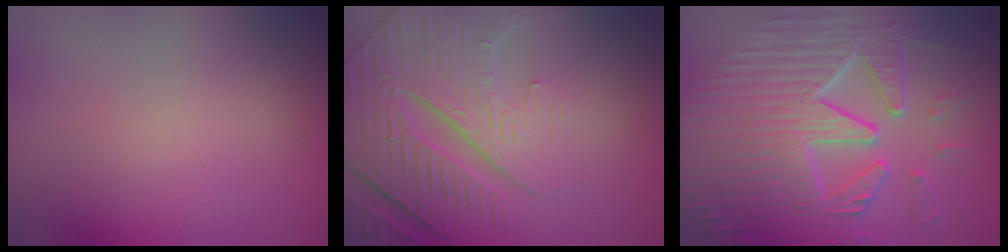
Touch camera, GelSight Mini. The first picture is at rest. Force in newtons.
{"total": 8.7, "press": 6.1, "slide": 6.2}
{"total": 11.0, "press": 7.4, "slide": 8.1}